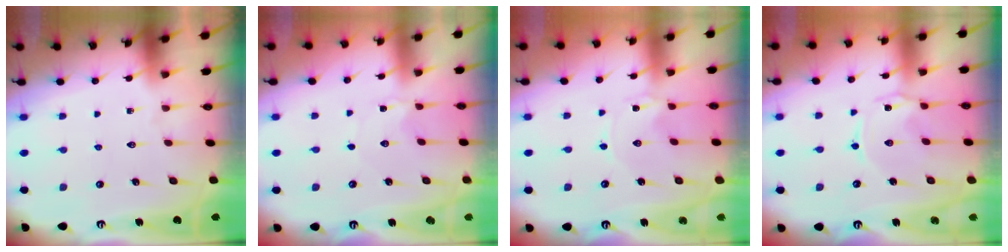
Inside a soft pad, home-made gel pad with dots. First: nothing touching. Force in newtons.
{"total": 0.9, "press": 0.9, "slide": 0.1}
{"total": 0.0}
{"total": 1.4, "press": 1.3, "slide": 0.3}